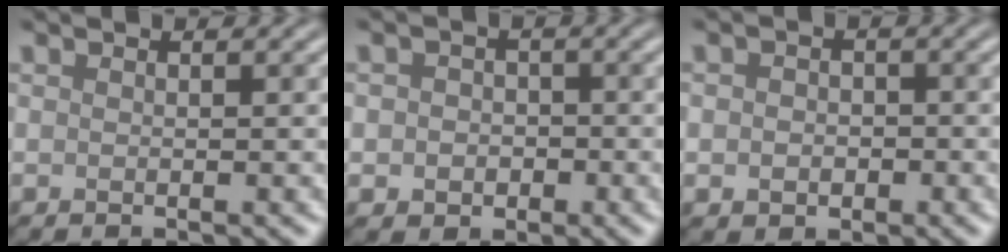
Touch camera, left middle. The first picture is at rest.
{"total": 2.6, "force": [-0.4, 2.3, 1.1], "torque": [0.002, -0.006, -0.015]}
{"total": 2.2, "force": [-0.4, 1.9, 1.1], "torque": [-0.003, -0.005, -0.011]}